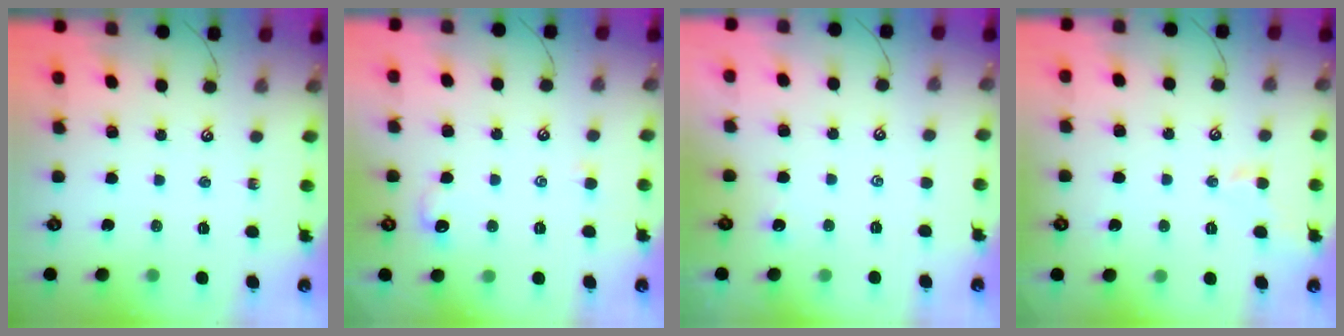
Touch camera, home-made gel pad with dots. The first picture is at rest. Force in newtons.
{"total": 1.3, "press": 1.2, "slide": 0.5}
{"total": 1.9, "press": 1.9, "slide": 0.3}
{"total": 0.8, "press": 0.8, "slide": 0.1}